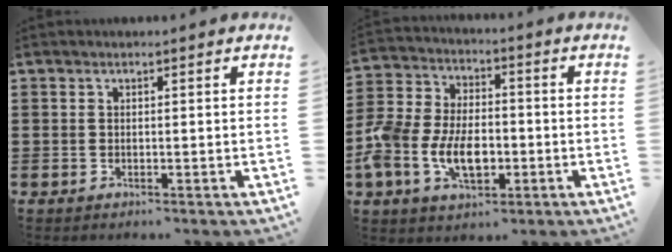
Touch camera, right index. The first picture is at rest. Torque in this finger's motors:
{"motor_torque": [1.78, -0.36, 1.05, 0.21]}